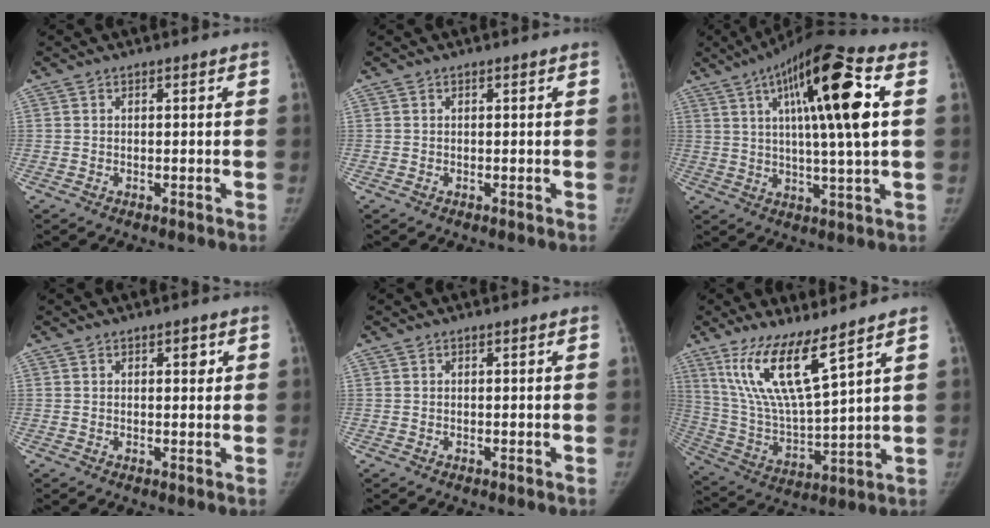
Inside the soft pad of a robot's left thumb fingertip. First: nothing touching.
{"total": 0.0}
{"total": 19.6, "force": [5.3, 3.5, 18.5], "torque": [-0.307, 0.008, 0.074]}
{"total": 1.9, "force": [0.8, 1.0, 1.4], "torque": [-0.008, -0.001, 0.010]}
{"total": 0.0}
{"total": 14.8, "force": [9.2, 2.6, 11.2], "torque": [-0.217, -0.058, 0.194]}